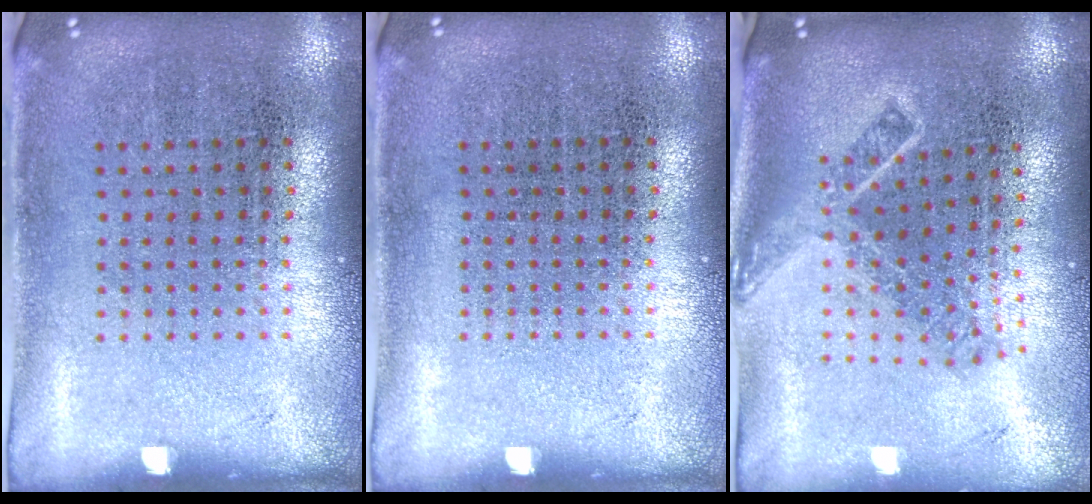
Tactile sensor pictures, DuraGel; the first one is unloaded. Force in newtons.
{"total": 0.0}
{"total": 1.9, "press": 1.3, "slide": 1.4}